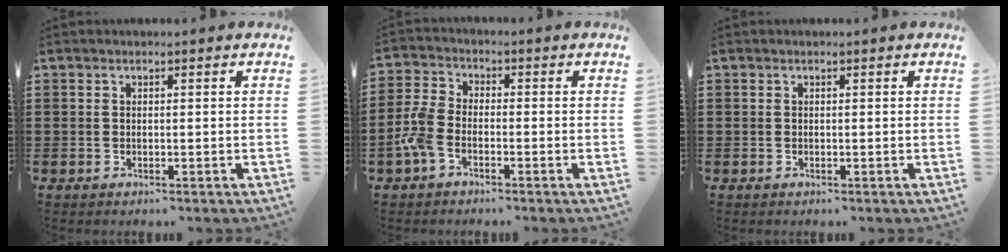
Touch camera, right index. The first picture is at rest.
{"total": 5.0, "force": [-2.9, 2.3, 3.4], "torque": [-0.100, -0.004, -0.065]}
{"total": 0.0}